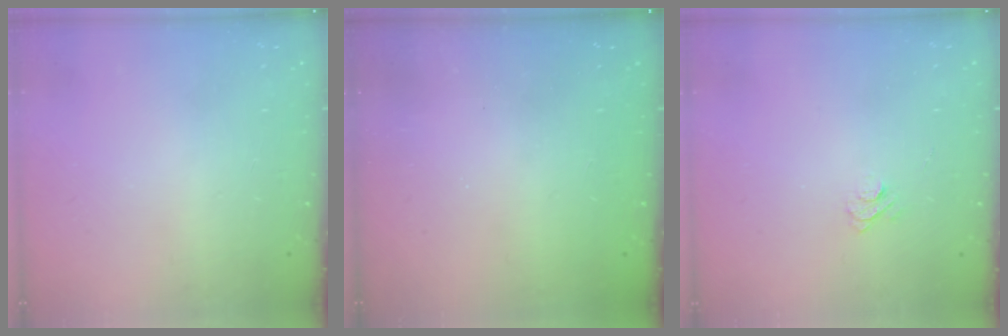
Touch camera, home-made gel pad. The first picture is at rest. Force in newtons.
{"total": 2.6, "press": 2.4, "slide": 0.8}
{"total": 4.6, "press": 4.6, "slide": 0.4}